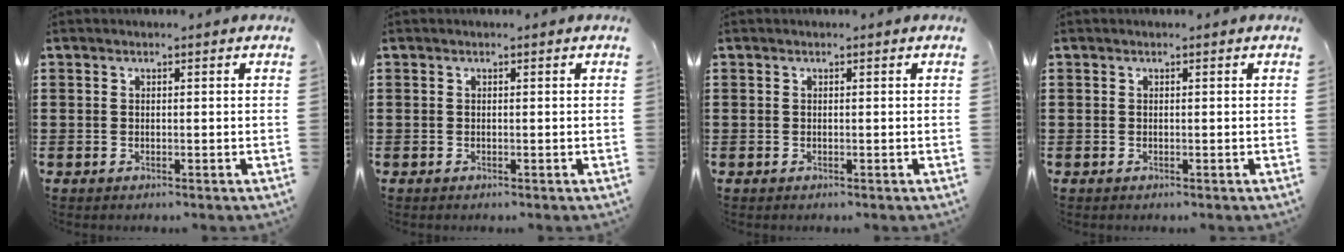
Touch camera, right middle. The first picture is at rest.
{"total": 0.0}
{"total": 0.0}
{"total": 0.0}